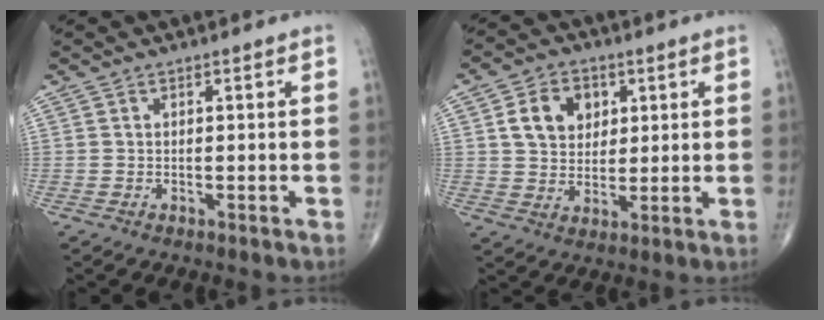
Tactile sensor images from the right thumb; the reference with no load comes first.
{"total": 9.0, "force": [2.8, 7.0, 4.9], "torque": [-0.052, -0.007, 0.049]}